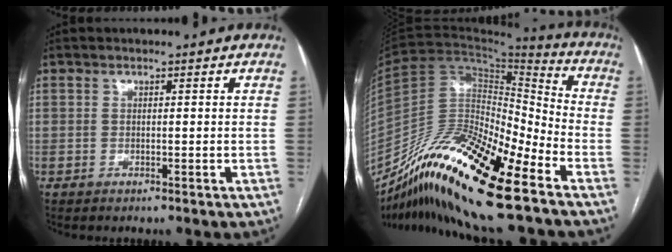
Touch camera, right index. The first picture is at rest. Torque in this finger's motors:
{"motor_torque": [0.69, -1.46, -0.15, -0.21]}